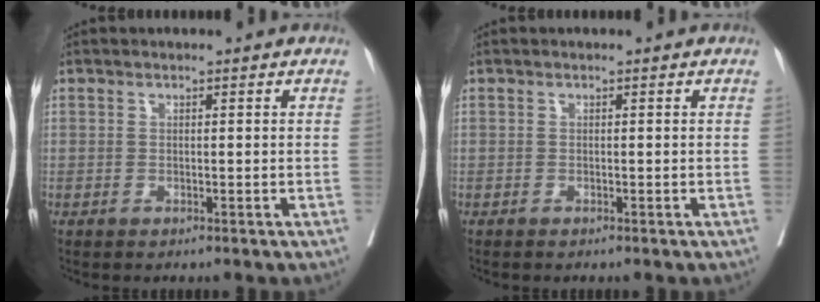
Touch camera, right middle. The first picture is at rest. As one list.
[{"total": 0.0}]